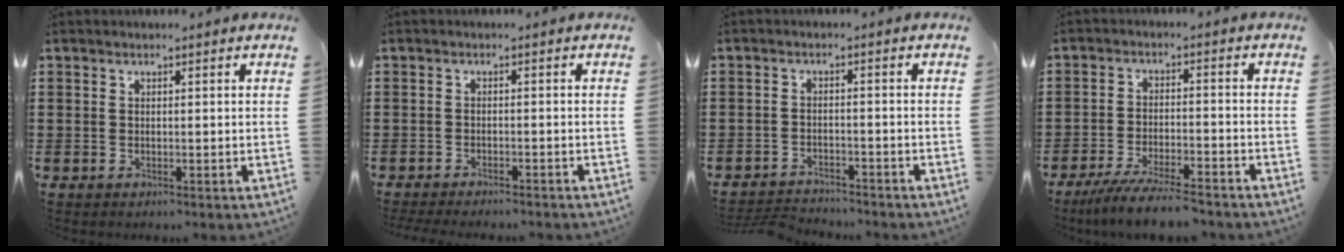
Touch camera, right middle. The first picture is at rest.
{"total": 1.6, "force": [-1.6, 0.0, 0.2], "torque": [-0.006, 0.002, -0.032]}
{"total": 3.0, "force": [-2.9, 0.4, 0.1], "torque": [-0.008, 0.001, -0.064]}
{"total": 6.3, "force": [-5.7, 0.4, 2.8], "torque": [-0.061, -0.009, -0.108]}